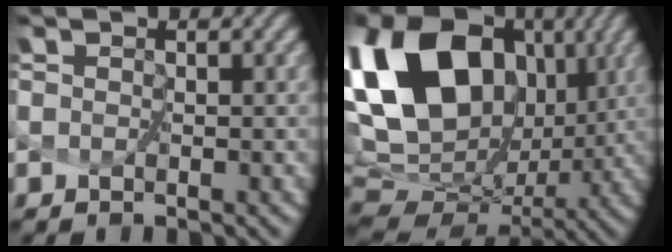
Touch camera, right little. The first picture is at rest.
{"total": 18.7, "force": [6.0, 13.0, 12.0], "torque": [-0.260, 0.015, 0.123]}